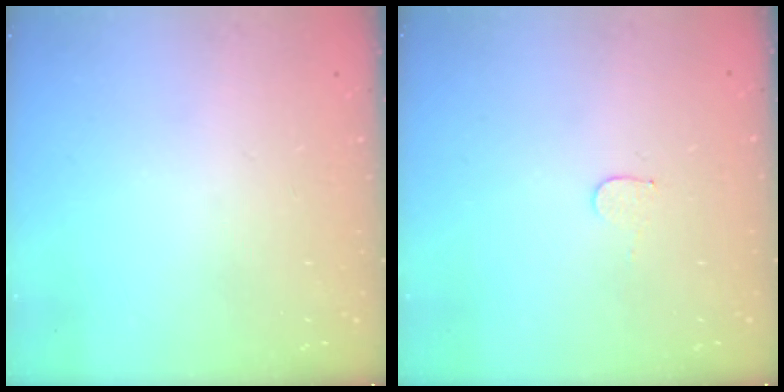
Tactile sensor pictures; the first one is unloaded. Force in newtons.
{"total": 3.4, "press": 3.4, "slide": 0.2}